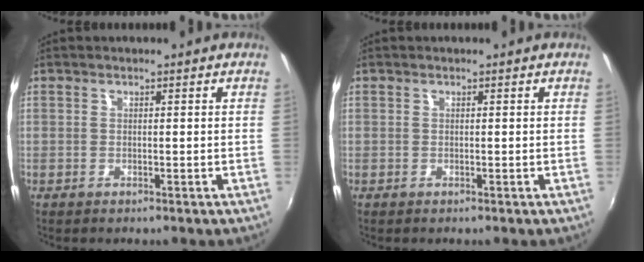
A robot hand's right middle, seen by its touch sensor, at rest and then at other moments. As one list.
[{"total": 0.0}]